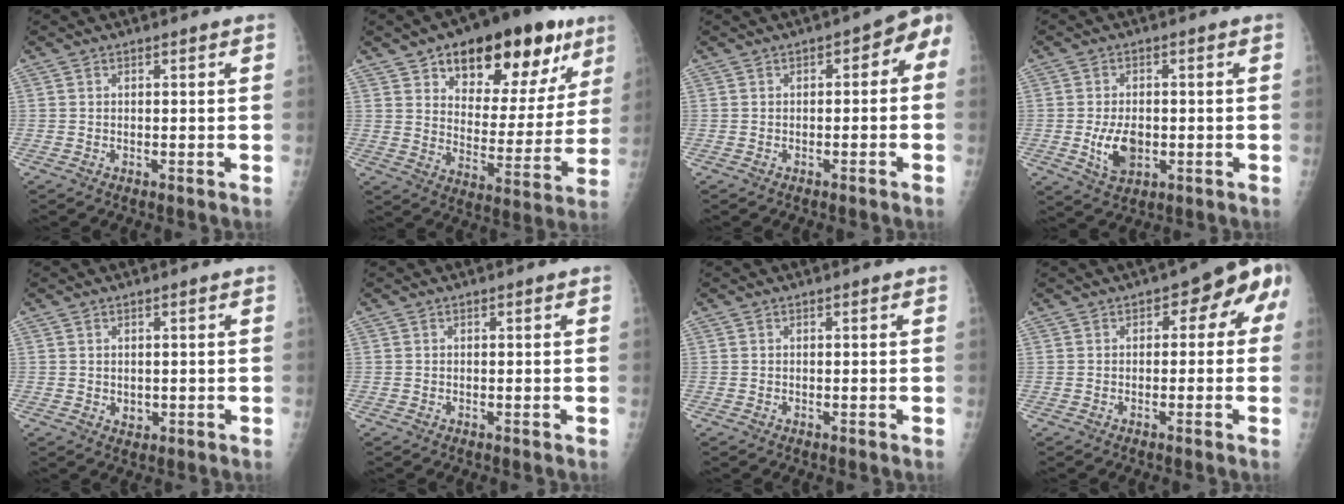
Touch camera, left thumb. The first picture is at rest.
{"total": 23.6, "force": [13.2, 11.8, 15.7], "torque": [-0.170, -0.029, 0.199]}
{"total": 4.8, "force": [-0.9, 2.8, 3.7], "torque": [-0.020, 0.031, -0.021]}
{"total": 6.7, "force": [-1.3, 4.3, 5.0], "torque": [-0.080, -0.007, -0.016]}
{"total": 1.5, "force": [0.1, 1.3, 0.7], "torque": [-0.006, -0.003, 0.008]}
{"total": 0.0}
{"total": 0.0}
{"total": 6.6, "force": [0.5, 3.8, 5.4], "torque": [-0.028, 0.026, -0.008]}